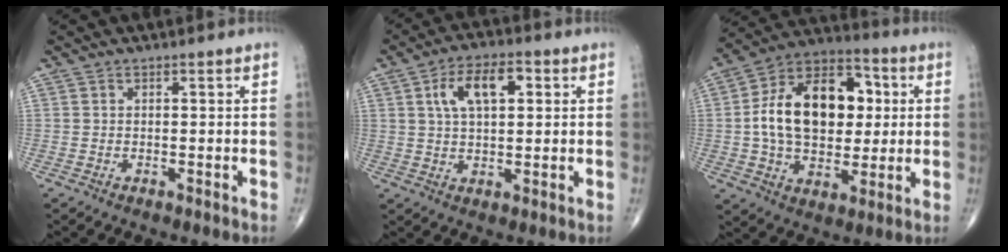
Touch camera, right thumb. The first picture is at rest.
{"total": 9.4, "force": [2.8, 4.6, 7.7], "torque": [-0.125, 0.010, 0.045]}
{"total": 21.4, "force": [2.3, 13.9, 16.1], "torque": [-0.237, 0.020, 0.037]}